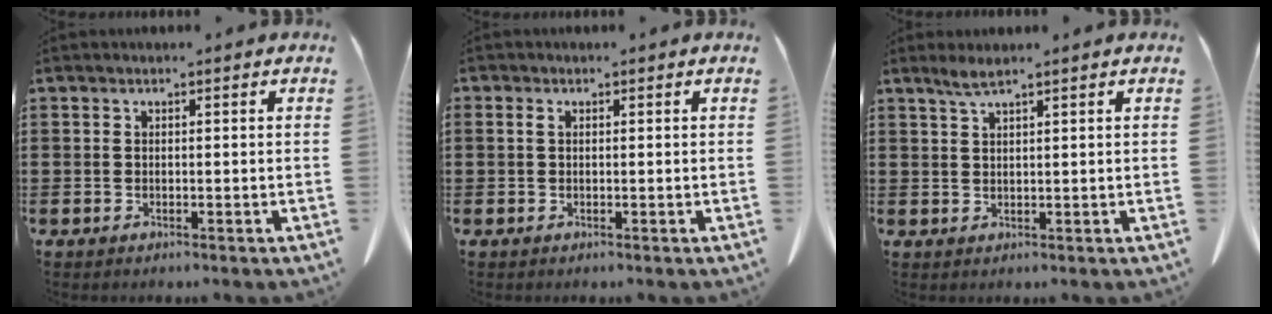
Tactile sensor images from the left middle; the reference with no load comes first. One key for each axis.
{"total": 0.8, "fx": 0.1, "fy": 0.4, "fz": 0.7, "tx": -0.015, "ty": 0.002, "tz": 0.001}
{"total": 2.2, "fx": 1.7, "fy": 0.0, "fz": 1.4, "tx": -0.032, "ty": -0.001, "tz": 0.031}